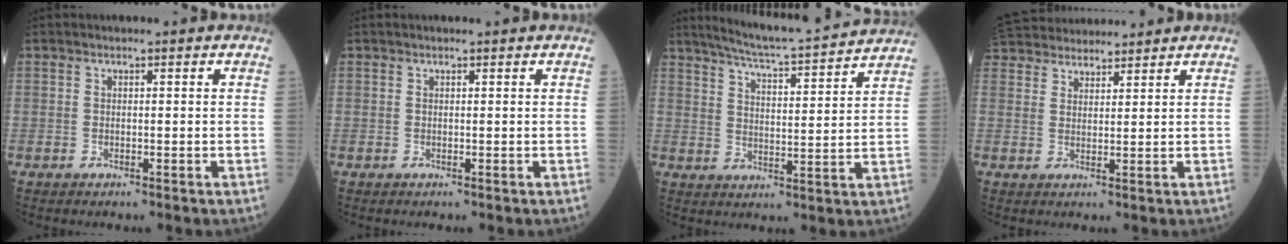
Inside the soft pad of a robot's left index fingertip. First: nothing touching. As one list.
[{"total": 0.8, "force": [0.7, -0.1, 0.3], "torque": [-0.009, 0.005, 0.013]}, {"total": 15.1, "force": [14.0, 0.0, 5.7], "torque": [-0.101, 0.002, 0.197]}, {"total": 11.0, "force": [10.1, 3.1, 2.7], "torque": [-0.060, 0.045, 0.173]}]